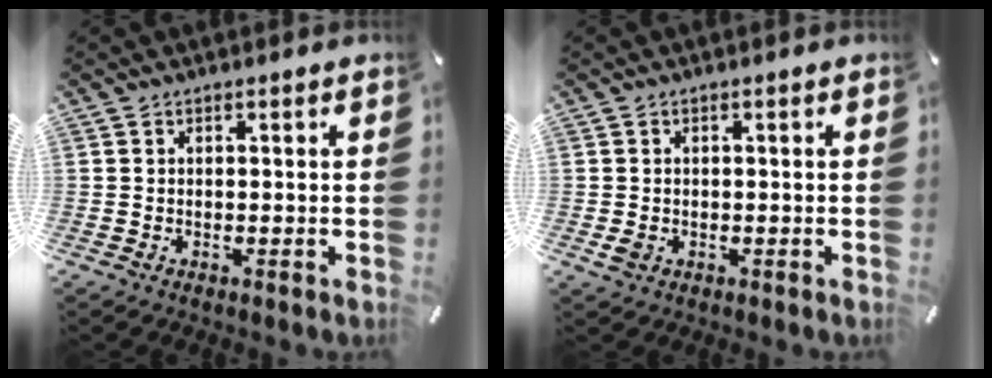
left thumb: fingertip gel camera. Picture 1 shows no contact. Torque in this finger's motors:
{"motor_torque": [0.51, 0.77, -0.01, 0.07, -0.01]}